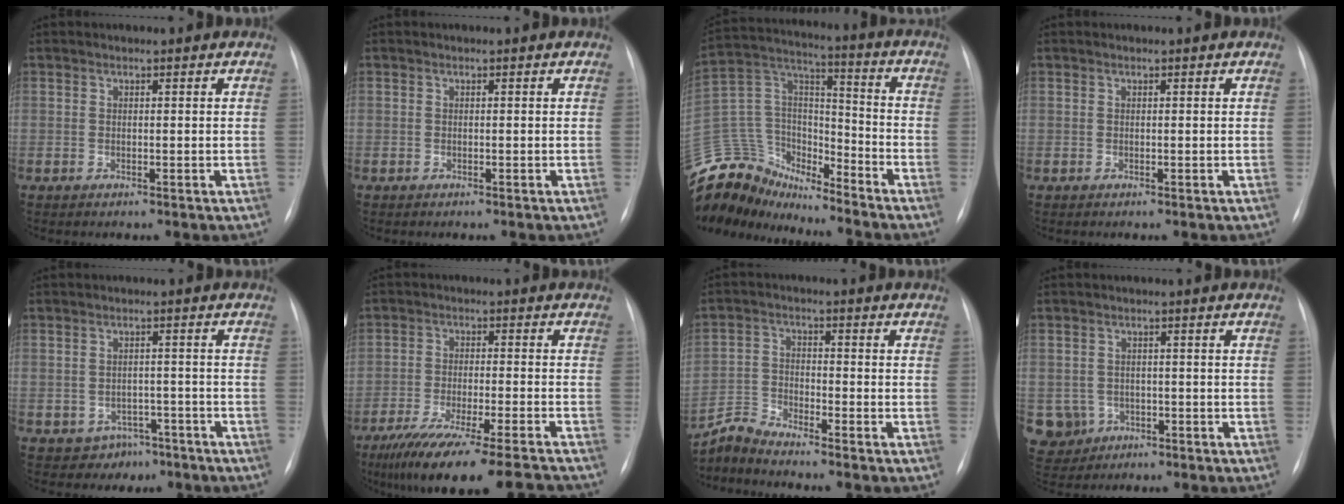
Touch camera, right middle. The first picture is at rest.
{"total": 0.0}
{"total": 18.8, "force": [-17.2, 6.3, 4.3], "torque": [-0.100, 0.060, -0.307]}
{"total": 0.0}
{"total": 4.9, "force": [-3.1, 3.7, 0.5], "torque": [-0.001, 0.016, -0.034]}
{"total": 19.6, "force": [-16.8, 0.3, 10.0], "torque": [-0.130, -0.042, -0.252]}
{"total": 4.8, "force": [-4.7, -0.9, -0.3], "torque": [-0.007, -0.012, -0.094]}
{"total": 5.3, "force": [-1.8, 5.0, 0.3], "torque": [-0.013, 0.008, -0.024]}